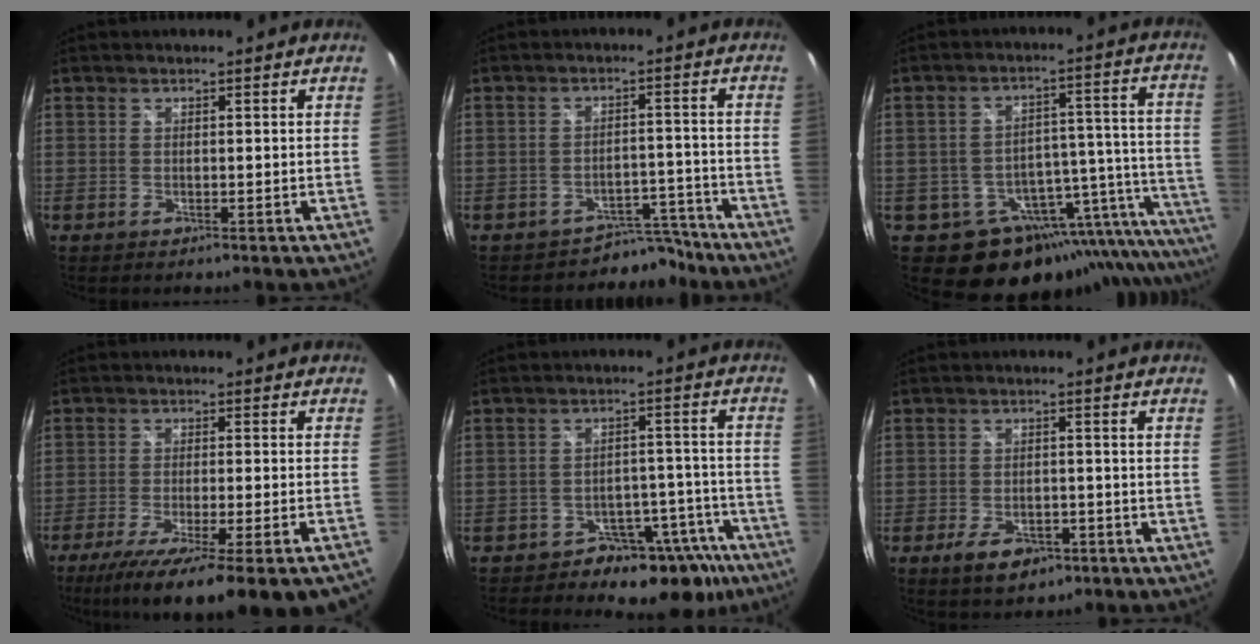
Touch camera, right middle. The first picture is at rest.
{"total": 5.8, "force": [-5.0, 2.8, -0.5], "torque": [0.018, 0.029, -0.071]}
{"total": 20.8, "force": [-14.4, 10.8, 10.5], "torque": [-0.127, 0.017, -0.184]}
{"total": 17.8, "force": [-12.9, 0.8, 12.3], "torque": [-0.209, -0.071, -0.193]}
{"total": 11.9, "force": [-8.6, 7.2, 3.9], "torque": [-0.032, 0.039, -0.097]}
{"total": 6.6, "force": [-3.7, 3.7, 3.9], "torque": [-0.088, -0.006, -0.056]}